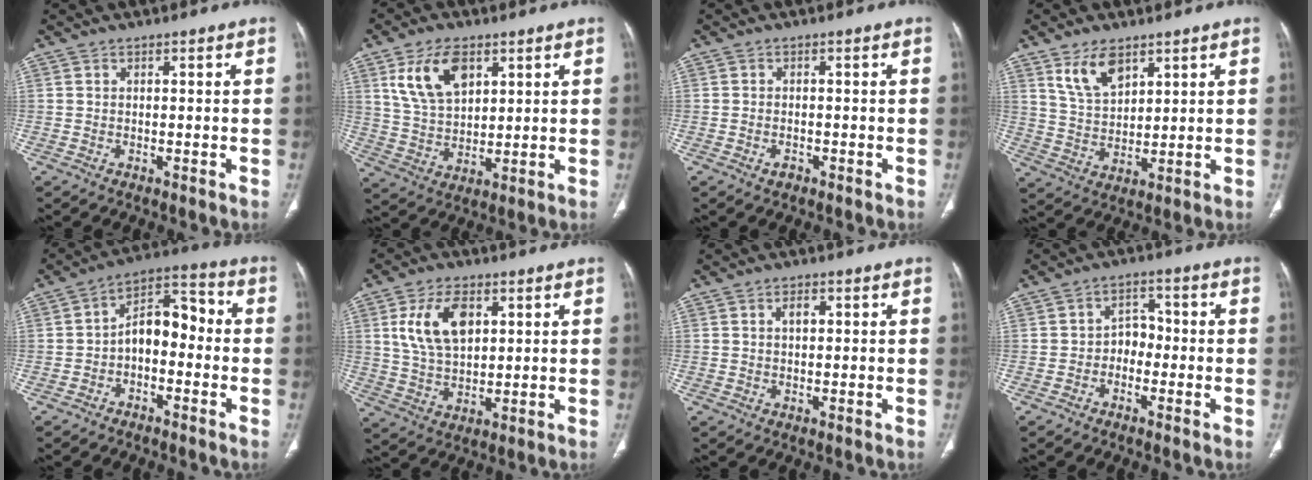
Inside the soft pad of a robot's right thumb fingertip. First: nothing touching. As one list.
[{"total": 11.4, "force": [5.1, 6.6, 7.7], "torque": [-0.130, -0.015, 0.106]}, {"total": 1.3, "force": [-0.8, 0.8, 0.7], "torque": [-0.012, 0.005, -0.013]}, {"total": 7.9, "force": [4.8, 4.1, 4.7], "torque": [-0.073, -0.028, 0.101]}, {"total": 9.3, "force": [-1.6, 5.6, 7.3], "torque": [-0.087, 0.047, -0.041]}, {"total": 11.2, "force": [3.6, 6.6, 8.4], "torque": [-0.146, -0.007, 0.073]}, {"total": 2.1, "force": [0.6, 1.2, 1.6], "torque": [-0.028, 0.001, 0.011]}, {"total": 3.9, "force": [-1.4, 3.0, 2.1], "torque": [-0.009, 0.025, -0.035]}]